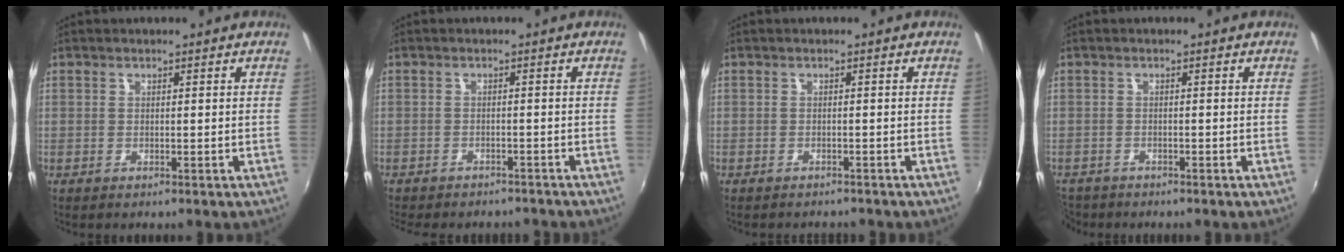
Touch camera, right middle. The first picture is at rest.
{"total": 8.0, "force": [-7.1, 2.4, 2.8], "torque": [-0.069, -0.017, -0.101]}
{"total": 2.6, "force": [-2.4, 0.8, 0.6], "torque": [-0.017, -0.013, -0.034]}
{"total": 4.6, "force": [-3.8, 2.3, 1.0], "torque": [-0.042, -0.016, -0.071]}